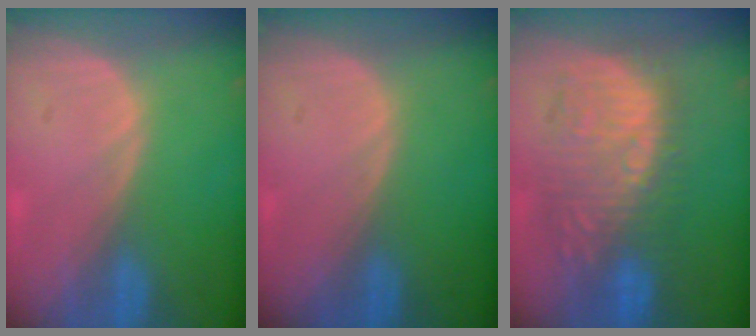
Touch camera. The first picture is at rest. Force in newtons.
{"total": 0.0}
{"total": 10.0, "press": 9.9, "slide": 1.7}